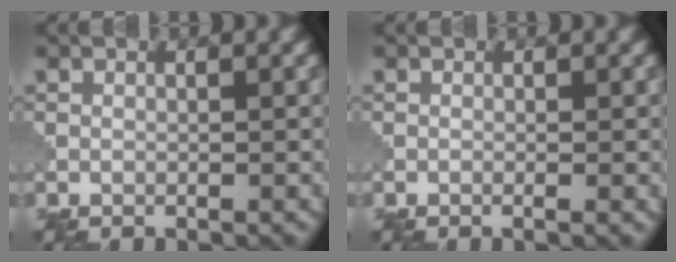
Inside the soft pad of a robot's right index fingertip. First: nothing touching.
{"total": 0.6, "force": [-0.2, 0.1, 0.6], "torque": [-0.009, -0.004, -0.006]}